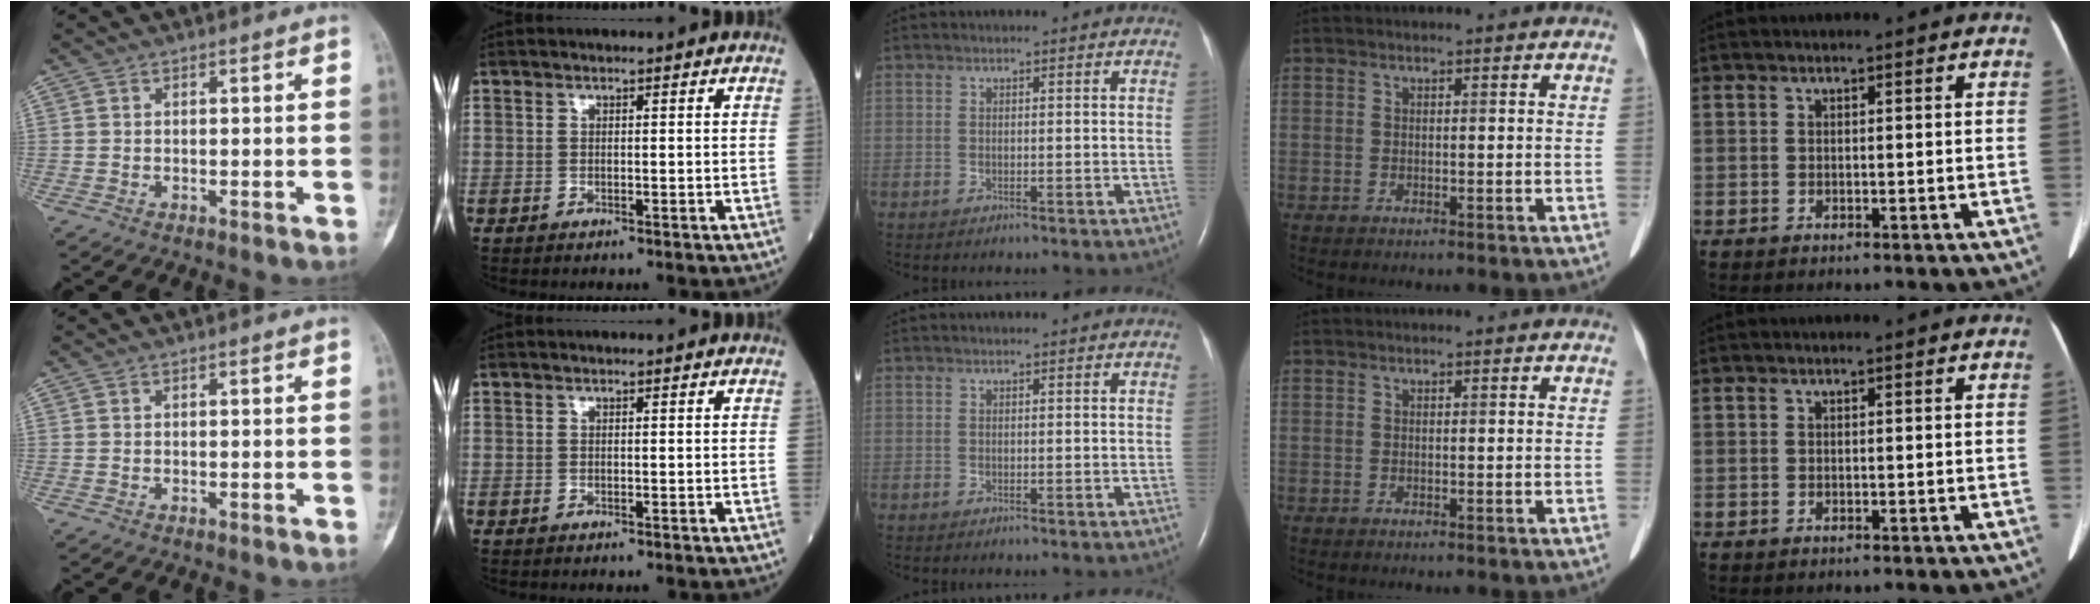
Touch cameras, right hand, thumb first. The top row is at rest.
{}